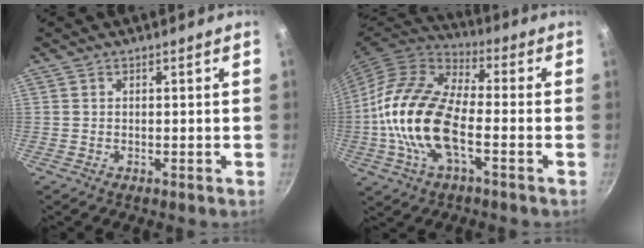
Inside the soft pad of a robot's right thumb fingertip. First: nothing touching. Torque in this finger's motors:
{"motor_torque": [-0.51, 1.65, 2.10, -0.67, 0.54]}